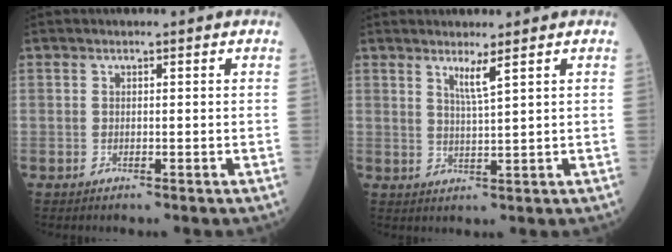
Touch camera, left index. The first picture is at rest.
{"total": 2.5, "force": [1.6, -0.8, 1.8], "torque": [-0.033, -0.016, 0.032]}